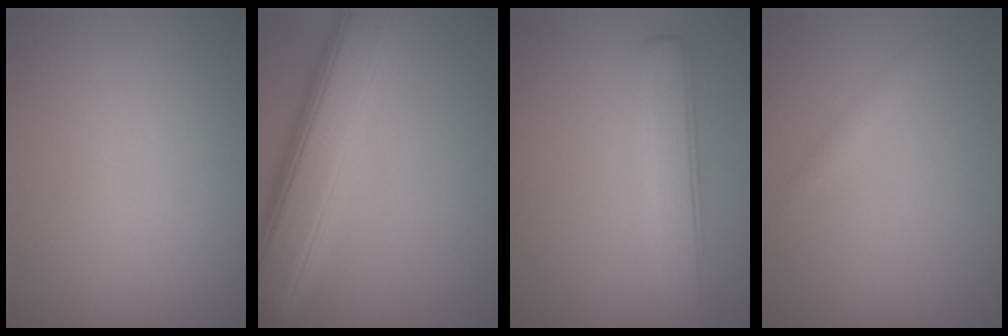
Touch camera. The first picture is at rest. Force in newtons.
{"total": 8.4, "press": 8.3, "slide": 0.2}
{"total": 3.6, "press": 3.6, "slide": 0.2}
{"total": 0.8, "press": 0.8, "slide": 0.0}